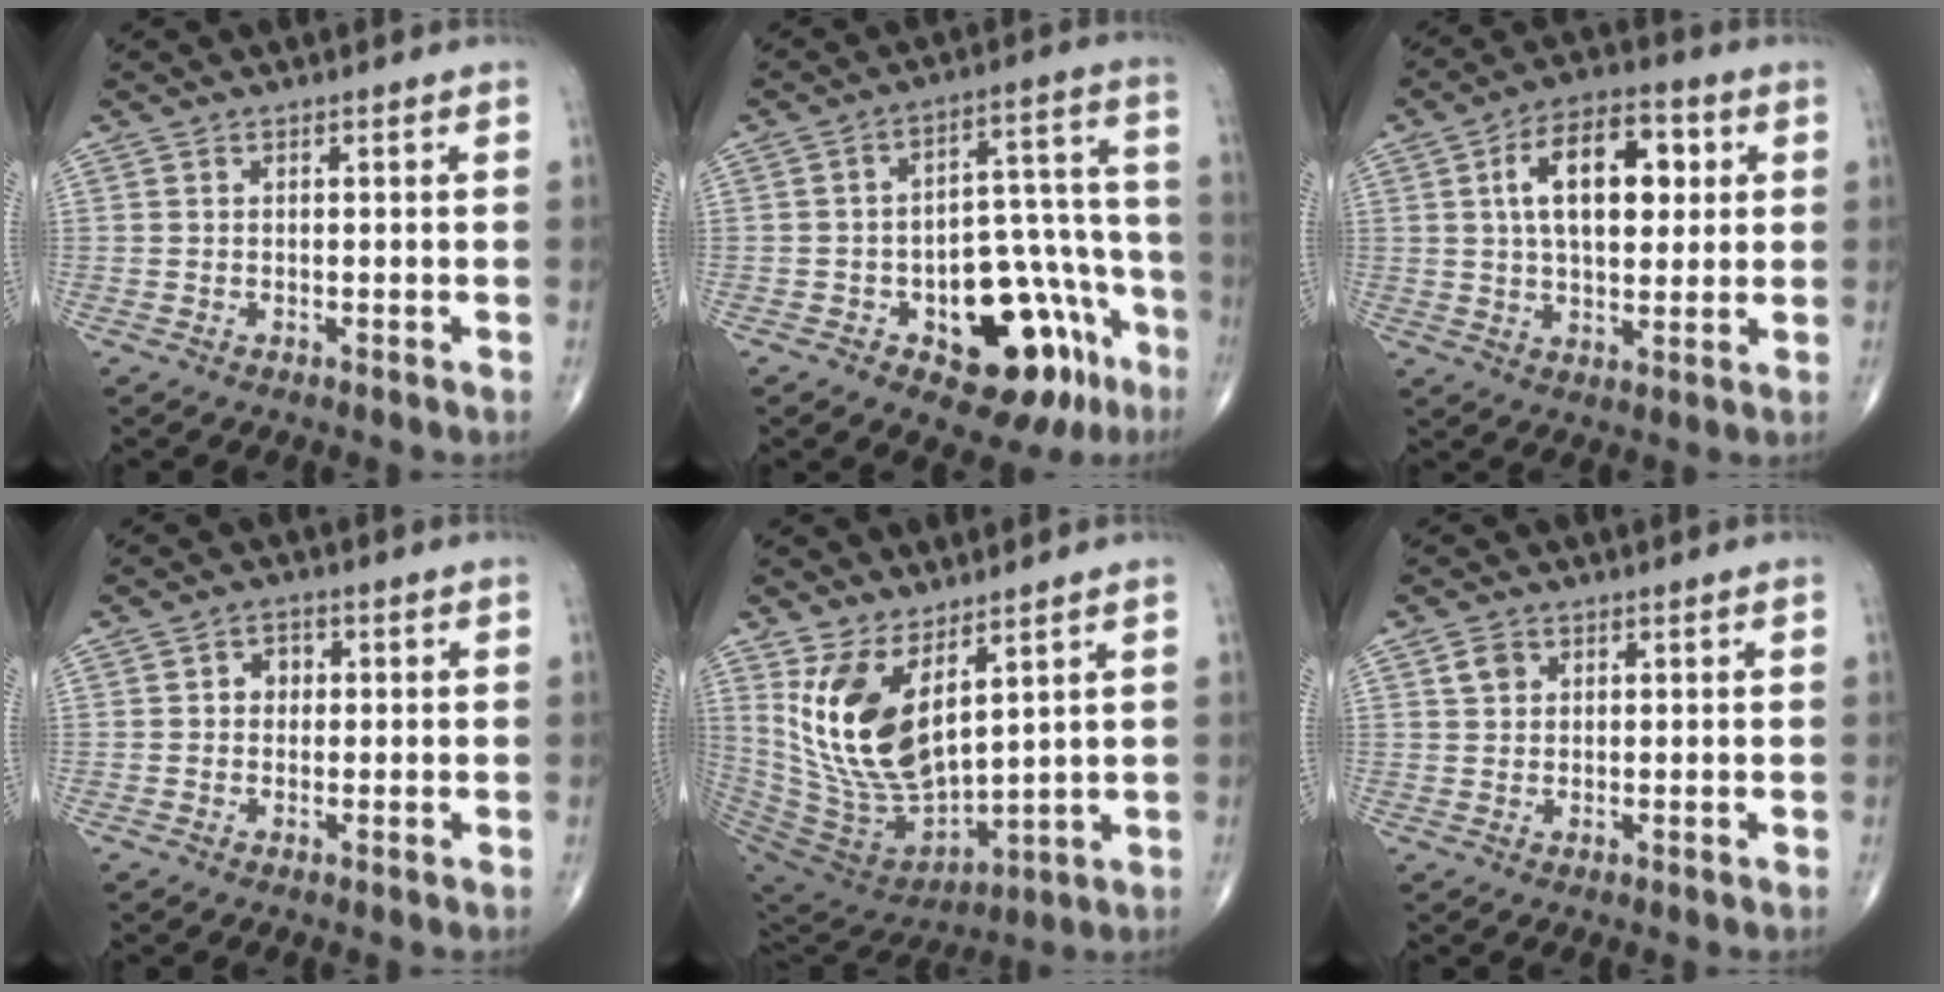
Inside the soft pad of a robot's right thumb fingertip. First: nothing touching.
{"total": 19.3, "force": [-9.1, 9.6, 14.0], "torque": [-0.122, 0.079, -0.113]}
{"total": 14.8, "force": [3.5, 8.1, 11.9], "torque": [-0.168, 0.007, 0.053]}
{"total": 2.8, "force": [0.2, 2.4, 1.5], "torque": [-0.002, 0.007, -0.003]}
{"total": 17.1, "force": [6.8, 8.3, 13.4], "torque": [-0.245, -0.051, 0.155]}
{"total": 2.6, "force": [1.1, 2.1, 1.1], "torque": [-0.013, -0.001, 0.019]}